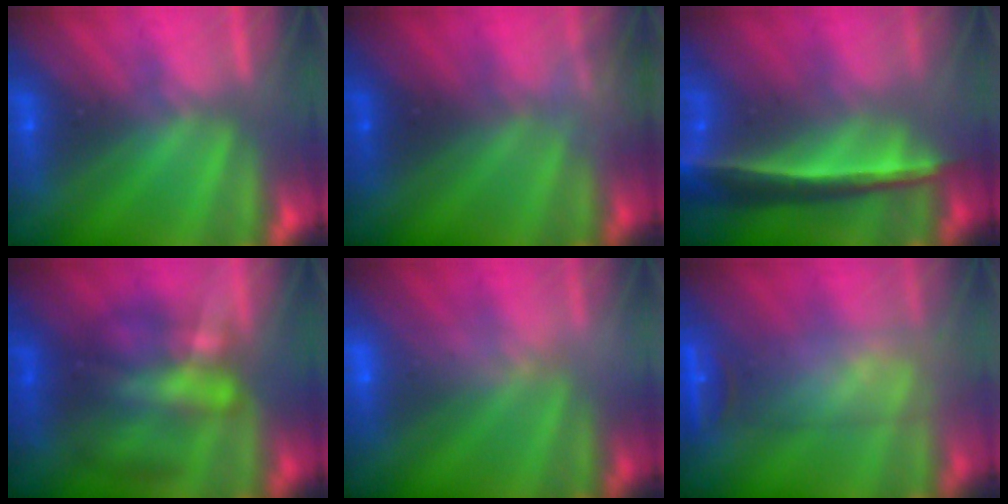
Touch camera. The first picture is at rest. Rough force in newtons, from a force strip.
{"total": 2.3}
{"total": 8.4}
{"total": 4.7}
{"total": 2.4}
{"total": 5.7}